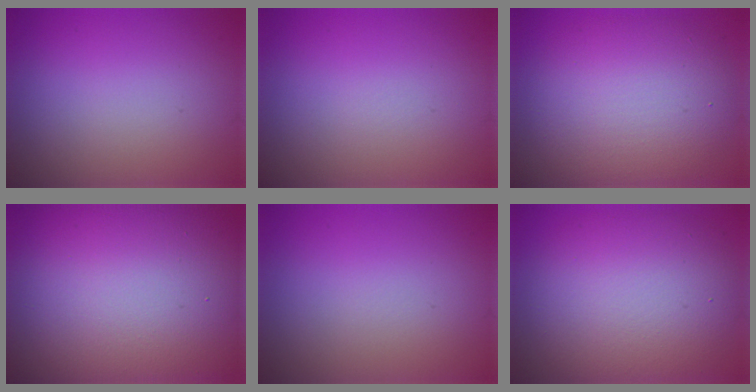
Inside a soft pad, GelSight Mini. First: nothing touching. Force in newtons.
{"total": 0.0}
{"total": 9.3, "press": 9.3, "slide": 0.4}
{"total": 22.5, "press": 22.4, "slide": 1.6}
{"total": 0.0}
{"total": 10.1, "press": 10.1, "slide": 0.6}